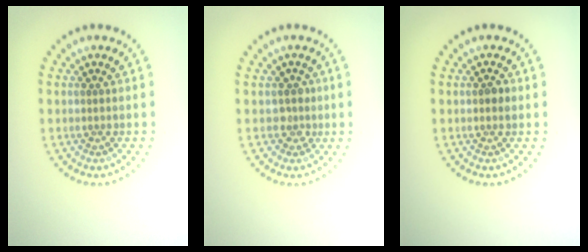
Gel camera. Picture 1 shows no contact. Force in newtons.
{"total": 1.5, "press": 1.2, "slide": 0.9}
{"total": 1.3, "press": 1.2, "slide": 0.4}